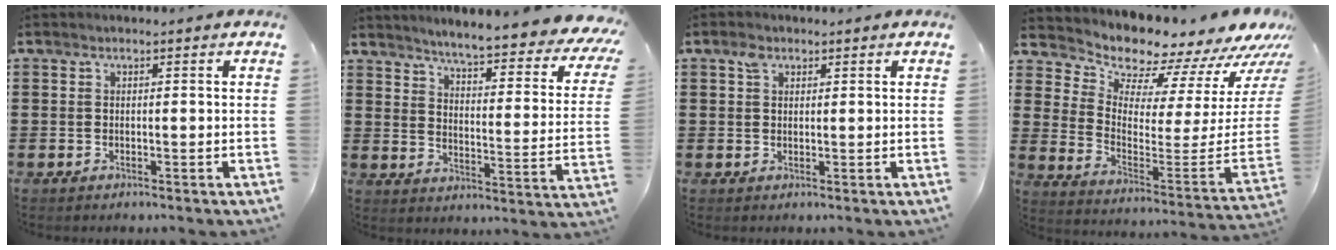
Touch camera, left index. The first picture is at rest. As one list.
[{"total": 5.0, "force": [4.3, -0.7, 2.4], "torque": [-0.059, -0.044, 0.063]}, {"total": 1.9, "force": [1.1, 1.2, 1.0], "torque": [-0.023, 0.004, 0.021]}, {"total": 8.4, "force": [8.3, 0.8, 0.3], "torque": [-0.026, -0.105, 0.137]}]